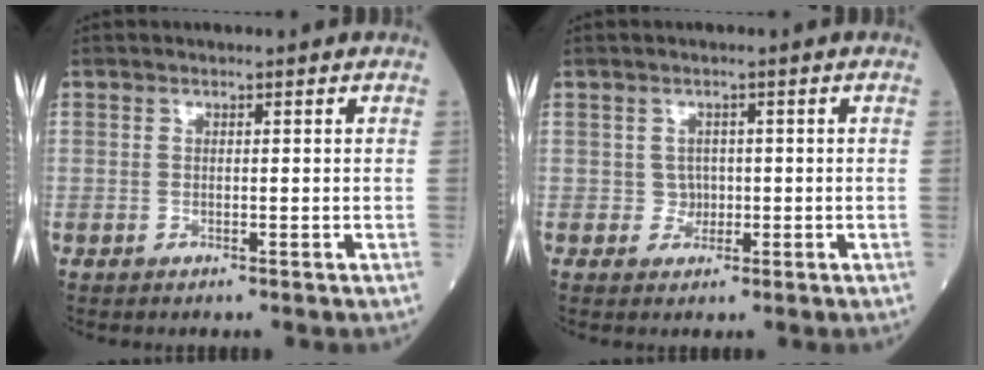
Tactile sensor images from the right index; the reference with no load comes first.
{"total": 1.4, "force": [-0.1, 1.4, 0.3], "torque": [-0.001, 0.005, 0.000]}